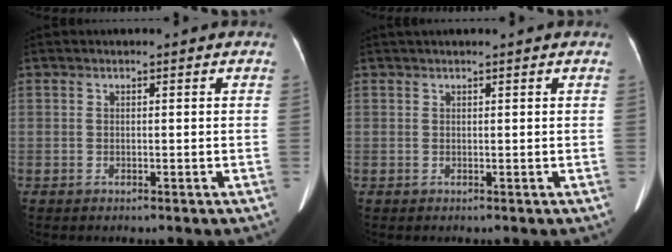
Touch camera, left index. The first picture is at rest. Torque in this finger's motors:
{"motor_torque": [0.30, -0.24, 0.04, 0.01]}